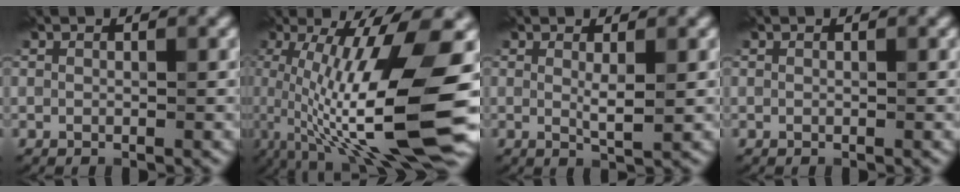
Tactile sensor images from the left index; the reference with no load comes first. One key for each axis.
{"total": 13.6, "fx": -1.8, "fy": 3.0, "fz": 13.1, "tx": -0.215, "ty": -0.006, "tz": -0.026}
{"total": 1.7, "fx": 0.3, "fy": 0.2, "fz": 1.7, "tx": -0.030, "ty": -0.006, "tz": 0.006}
{"total": 0.0}